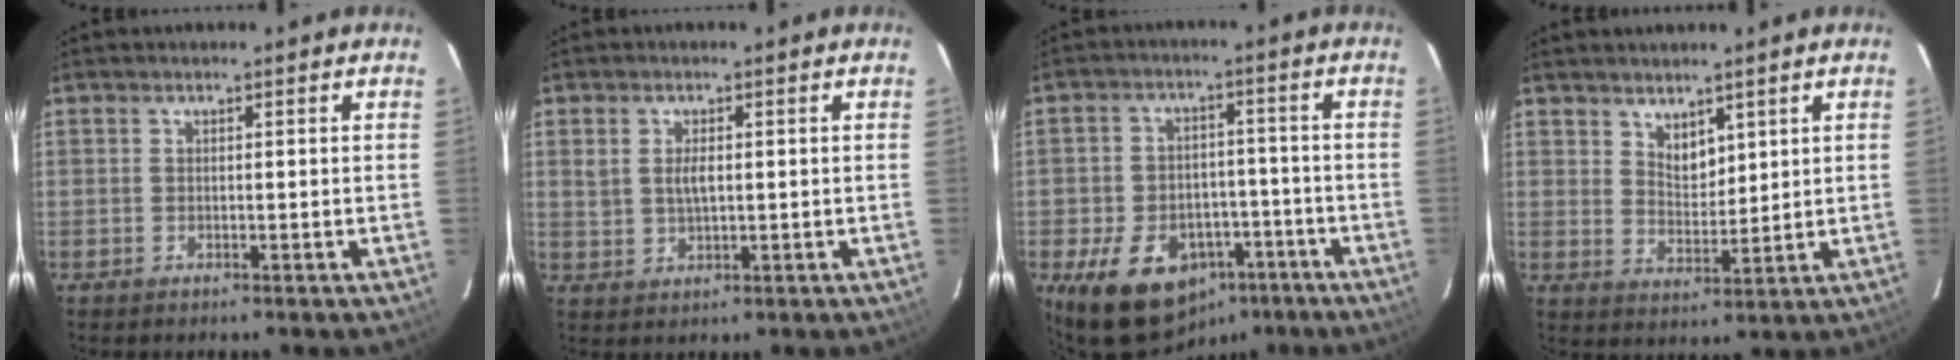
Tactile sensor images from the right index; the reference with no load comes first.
{"total": 3.4, "force": [0.7, 1.9, 2.7], "torque": [-0.048, 0.003, 0.017]}
{"total": 15.1, "force": [-8.5, 10.1, 7.4], "torque": [-0.160, 0.020, -0.108]}
{"total": 4.8, "force": [3.6, 2.1, 2.4], "torque": [-0.034, -0.004, 0.066]}